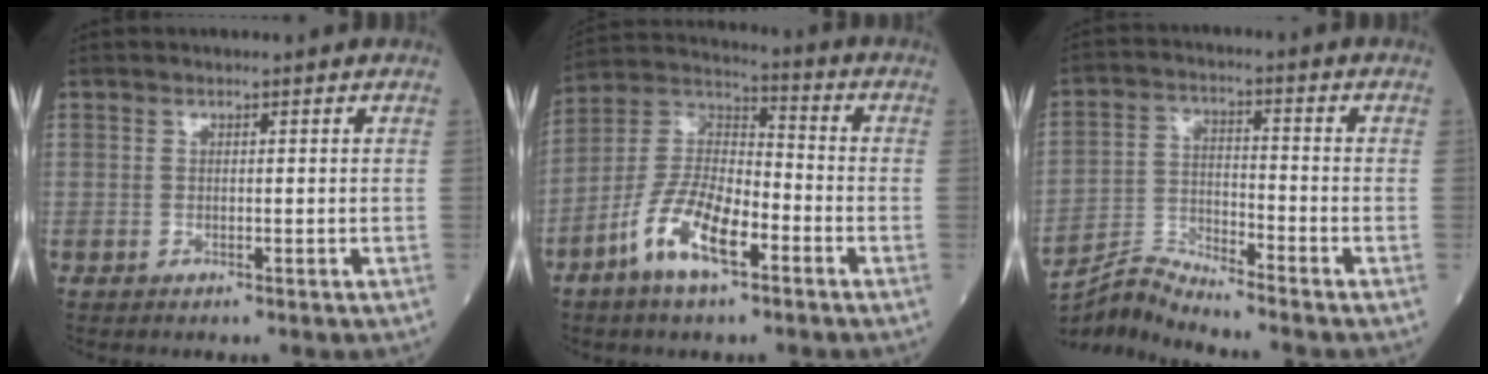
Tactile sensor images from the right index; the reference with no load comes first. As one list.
[{"total": 12.0, "force": [-5.9, 4.1, 9.6], "torque": [-0.198, 0.007, -0.113]}, {"total": 7.3, "force": [-7.0, -1.9, 0.0], "torque": [-0.014, 0.001, -0.135]}]